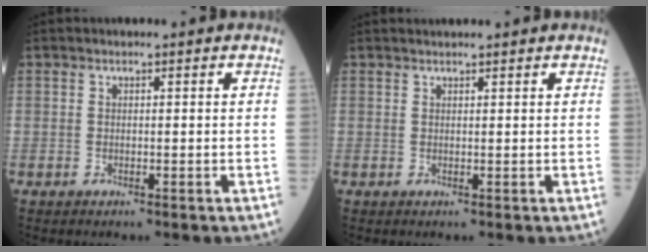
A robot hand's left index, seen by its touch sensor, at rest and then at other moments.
{"total": 2.5, "force": [2.4, 0.0, 0.8], "torque": [-0.005, 0.021, 0.034]}